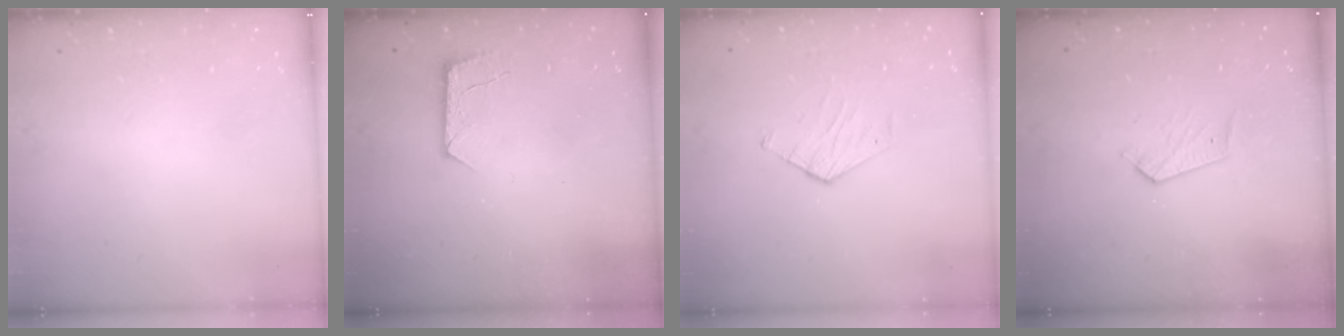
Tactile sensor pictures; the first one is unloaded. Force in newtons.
{"total": 7.4, "press": 7.4, "slide": 0.6}
{"total": 3.7, "press": 3.6, "slide": 0.3}
{"total": 3.7, "press": 3.6, "slide": 0.3}